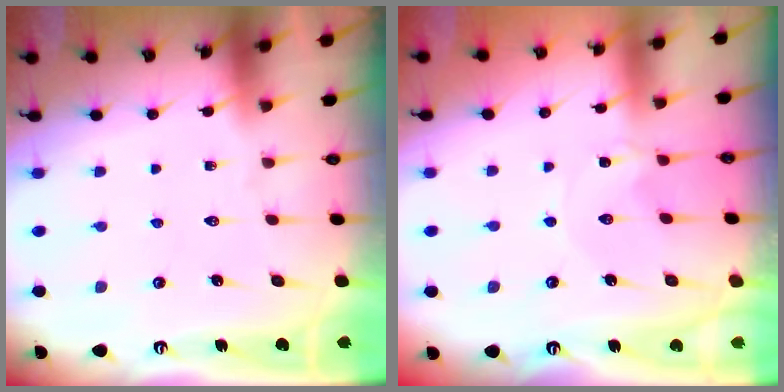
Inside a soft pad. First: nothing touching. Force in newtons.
{"total": 0.0}